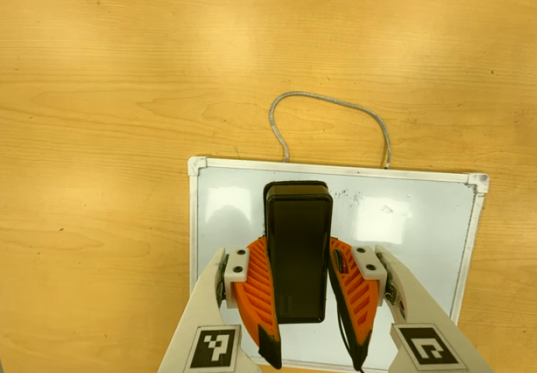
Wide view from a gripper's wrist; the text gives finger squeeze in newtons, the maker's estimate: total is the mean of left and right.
{"total": 5.7, "left": 5.0, "right": 6.5}